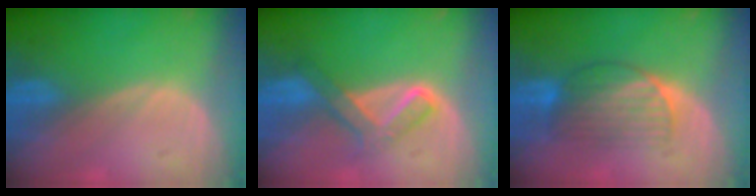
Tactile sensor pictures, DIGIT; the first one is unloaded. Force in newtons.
{"total": 5.4, "press": 5.4, "slide": 0.7}
{"total": 6.7, "press": 6.4, "slide": 1.8}